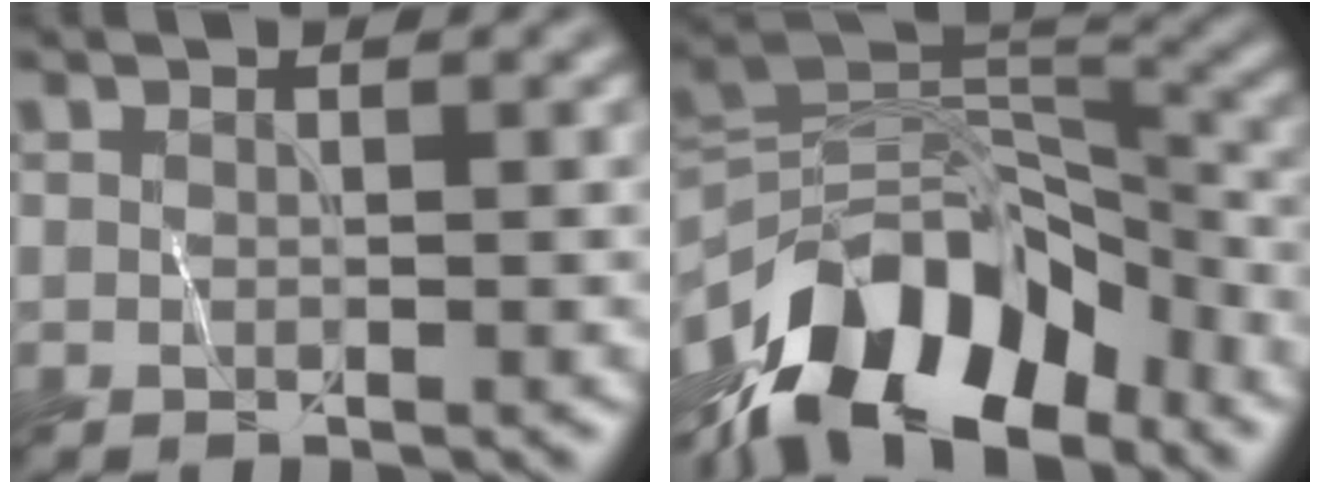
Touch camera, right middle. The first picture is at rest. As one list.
[{"total": 13.0, "force": [-8.2, 6.4, 7.7], "torque": [-0.129, 0.016, -0.151]}]